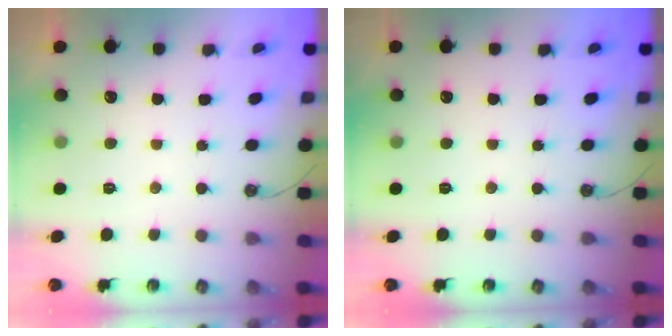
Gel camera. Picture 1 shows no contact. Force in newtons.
{"total": 0.0}